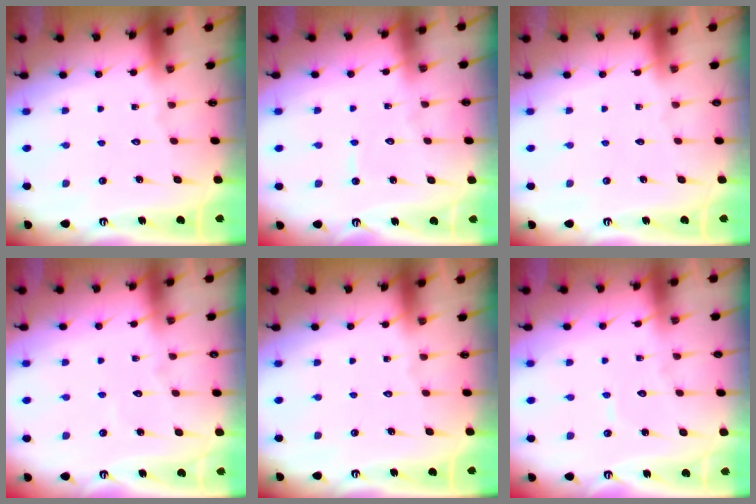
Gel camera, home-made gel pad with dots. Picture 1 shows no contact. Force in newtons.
{"total": 4.2, "press": 4.2, "slide": 0.3}
{"total": 0.0}
{"total": 2.5, "press": 2.5, "slide": 0.2}
{"total": 0.0}
{"total": 3.9, "press": 3.9, "slide": 0.2}